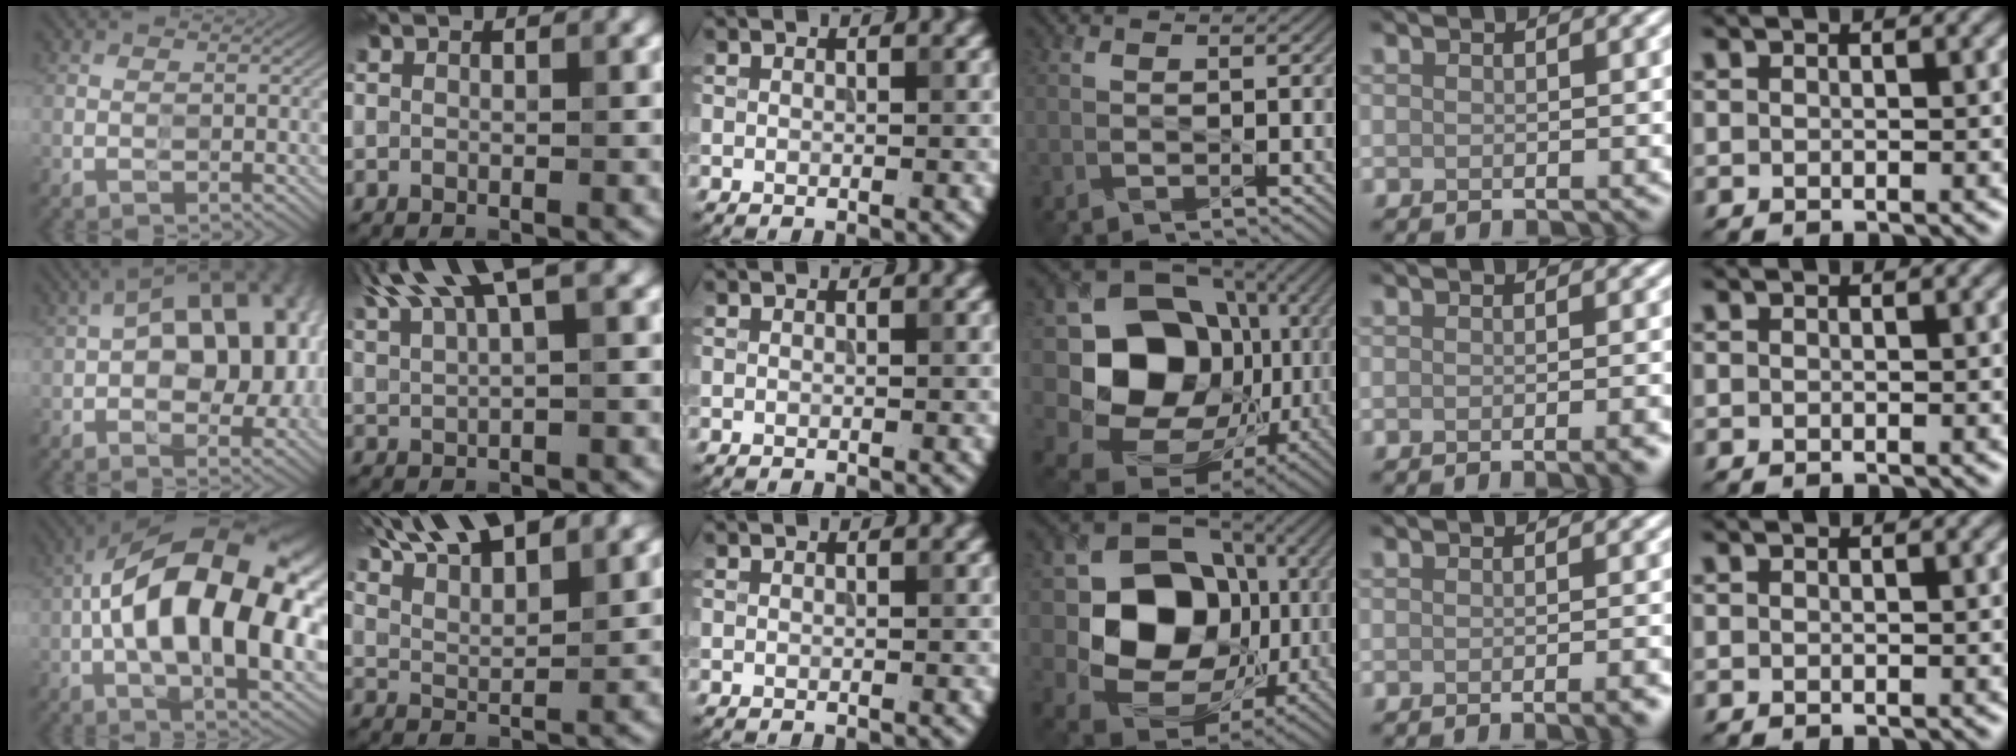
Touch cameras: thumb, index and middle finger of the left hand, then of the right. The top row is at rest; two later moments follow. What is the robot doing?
{"motion": "wipe", "object": "compact mirror"}